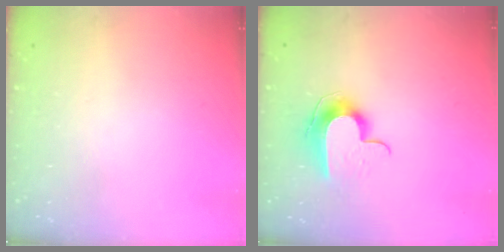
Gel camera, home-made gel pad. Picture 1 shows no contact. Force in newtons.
{"total": 9.9, "press": 9.9, "slide": 0.1}